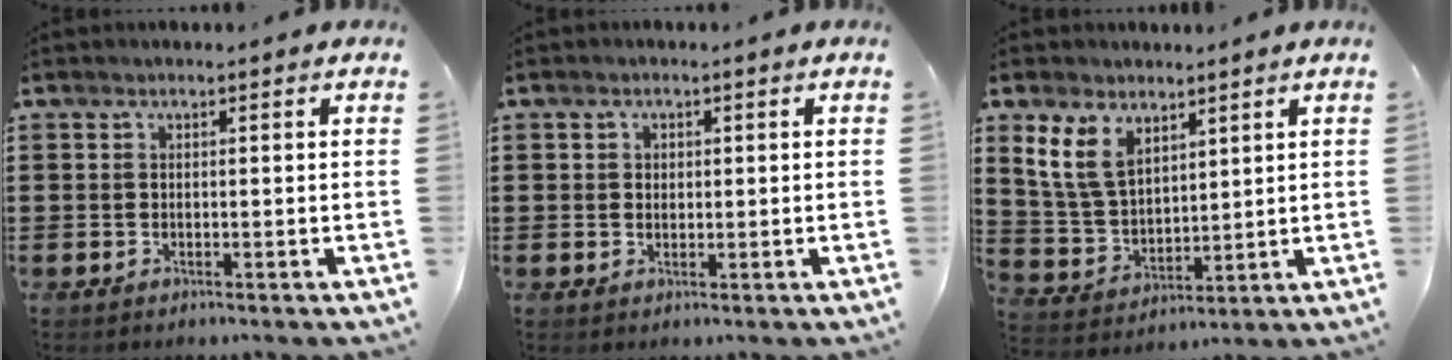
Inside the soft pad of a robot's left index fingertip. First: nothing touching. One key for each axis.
{"total": 1.2, "fx": 0.4, "fy": 1.0, "fz": 0.4, "tx": -0.011, "ty": 0.005, "tz": 0.007}
{"total": 8.3, "fx": 5.2, "fy": 5.0, "fz": 4.3, "tx": -0.114, "ty": 0.001, "tz": 0.099}